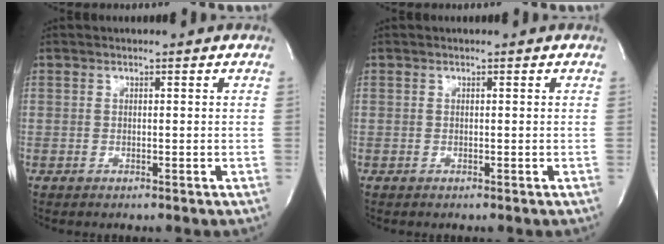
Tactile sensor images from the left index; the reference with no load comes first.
{"total": 0.0}